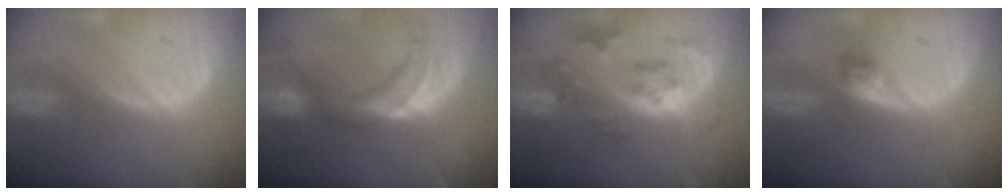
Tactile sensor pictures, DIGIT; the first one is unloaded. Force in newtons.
{"total": 11.0, "press": 9.5, "slide": 5.6}
{"total": 7.4, "press": 6.6, "slide": 3.4}
{"total": 2.4, "press": 2.2, "slide": 1.0}